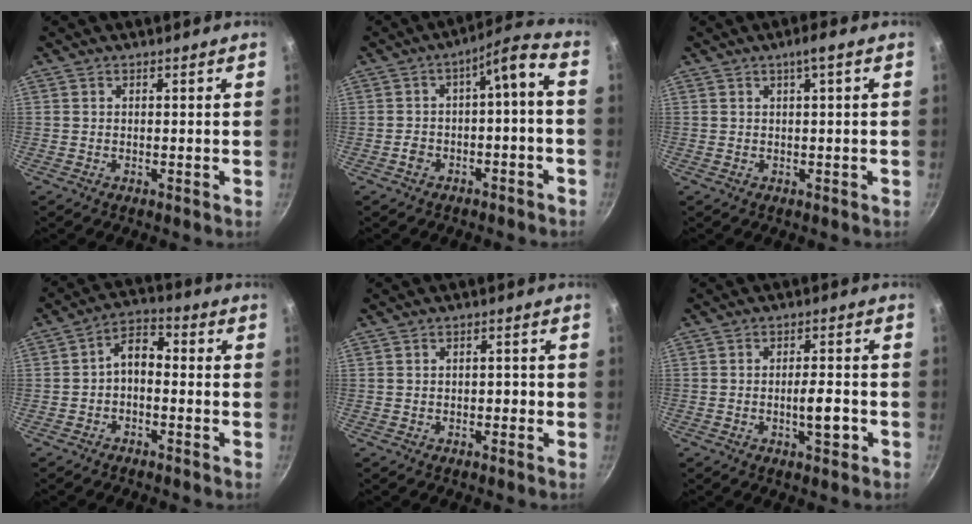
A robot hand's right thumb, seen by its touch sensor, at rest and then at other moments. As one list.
[{"total": 7.5, "force": [-2.4, 3.2, 6.3], "torque": [-0.107, 0.058, -0.026]}, {"total": 2.5, "force": [0.8, 0.2, 2.3], "torque": [-0.040, 0.007, 0.017]}, {"total": 5.4, "force": [-1.4, 3.3, 4.1], "torque": [-0.060, 0.035, -0.031]}, {"total": 1.7, "force": [-0.5, 1.1, 1.2], "torque": [-0.012, 0.009, -0.009]}, {"total": 5.3, "force": [-1.8, 1.8, 4.7], "torque": [-0.055, 0.015, -0.028]}]